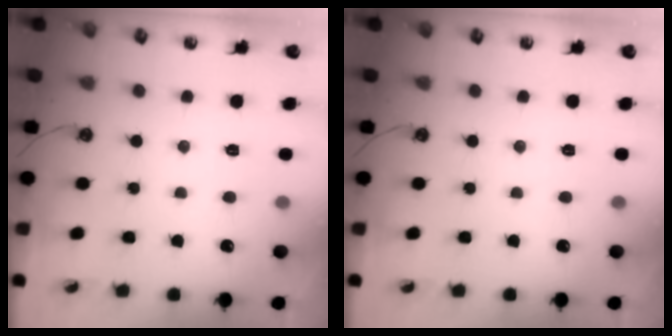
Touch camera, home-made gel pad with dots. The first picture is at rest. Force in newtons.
{"total": 0.0}